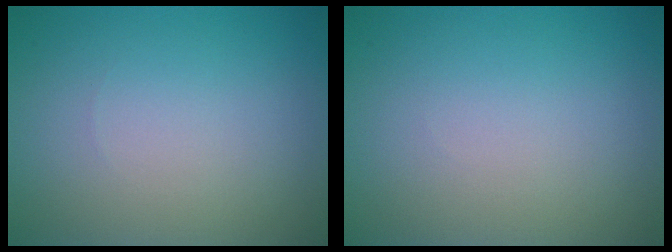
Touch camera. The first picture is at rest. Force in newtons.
{"total": 0.0}